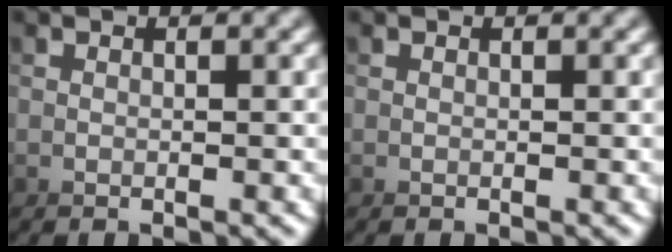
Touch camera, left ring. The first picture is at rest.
{"total": 4.5, "force": [1.2, -3.2, -2.9], "torque": [0.049, 0.021, 0.010]}